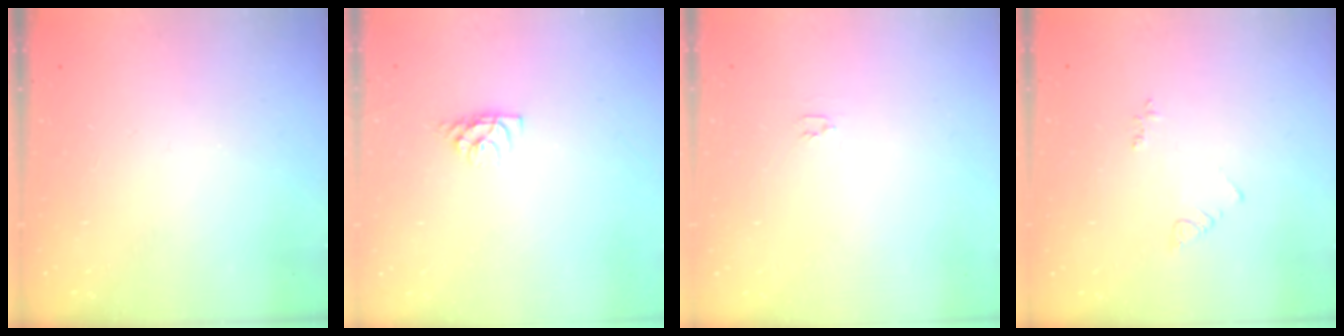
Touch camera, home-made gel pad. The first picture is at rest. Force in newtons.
{"total": 4.6, "press": 4.6, "slide": 0.5}
{"total": 2.0, "press": 2.0, "slide": 0.3}
{"total": 3.9, "press": 3.8, "slide": 0.7}